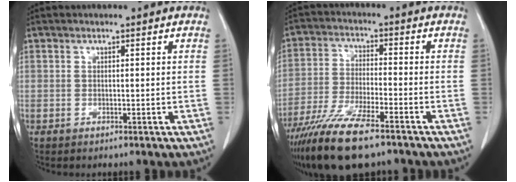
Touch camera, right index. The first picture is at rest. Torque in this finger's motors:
{"motor_torque": [1.23, -0.91, 0.92, 0.21]}